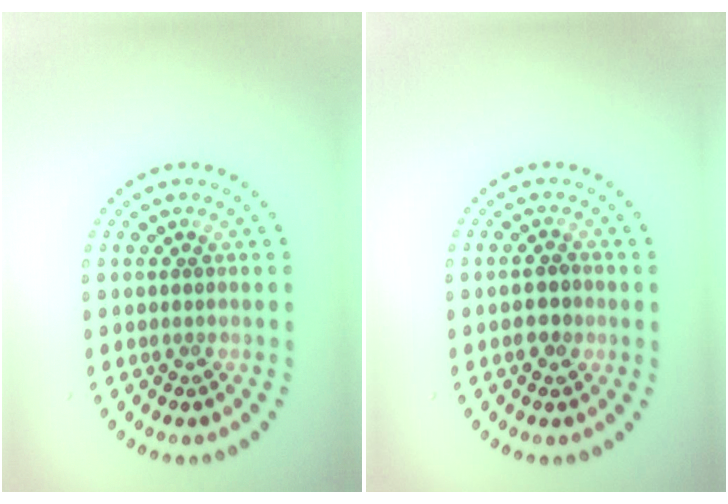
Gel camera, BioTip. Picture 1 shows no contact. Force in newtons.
{"total": 2.0, "press": 2.0, "slide": 0.4}